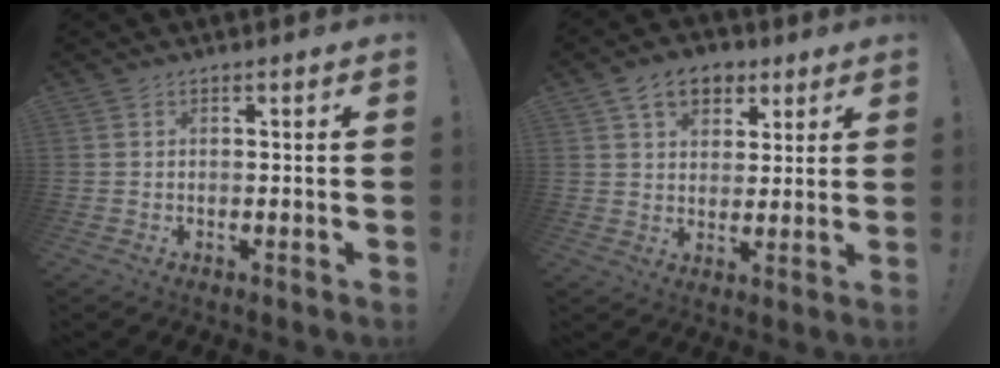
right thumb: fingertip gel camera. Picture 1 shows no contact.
{"total": 10.2, "force": [5.2, 7.3, 4.9], "torque": [-0.069, -0.016, 0.100]}